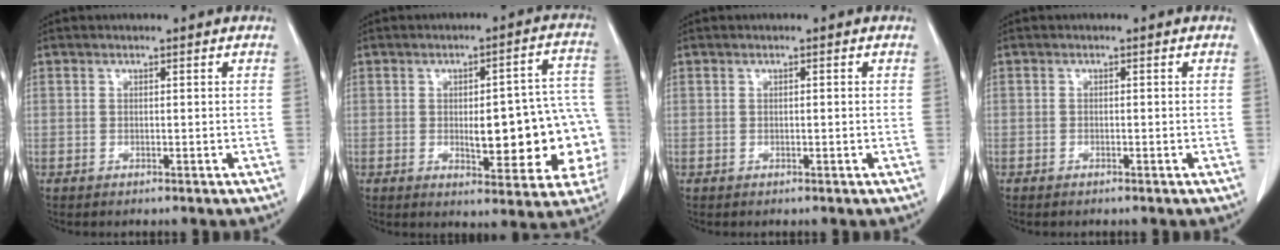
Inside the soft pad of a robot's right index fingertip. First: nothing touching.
{"total": 17.8, "force": [-2.7, 5.9, 16.6], "torque": [-0.150, 0.039, -0.015]}
{"total": 0.8, "force": [0.1, 0.3, 0.8], "torque": [-0.020, 0.005, 0.005]}
{"total": 0.9, "force": [-0.5, 0.6, 0.6], "torque": [-0.014, 0.000, -0.005]}